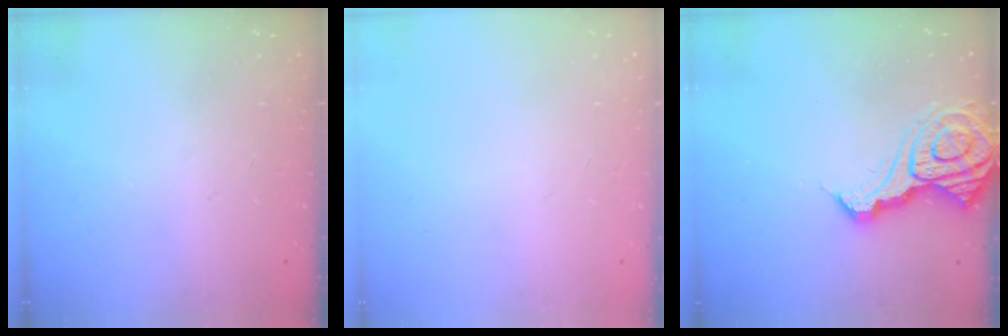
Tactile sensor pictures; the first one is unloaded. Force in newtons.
{"total": 0.0}
{"total": 13.5, "press": 13.5, "slide": 1.4}